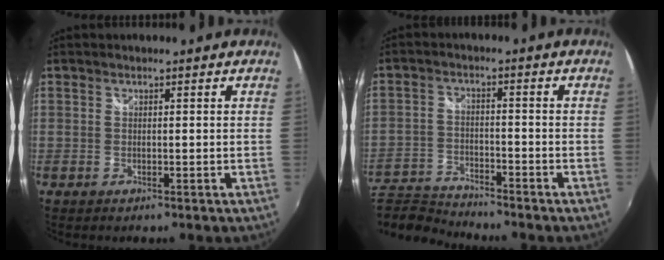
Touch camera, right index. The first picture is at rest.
{"total": 9.4, "force": [-8.9, 2.2, 2.0], "torque": [-0.068, -0.006, -0.168]}